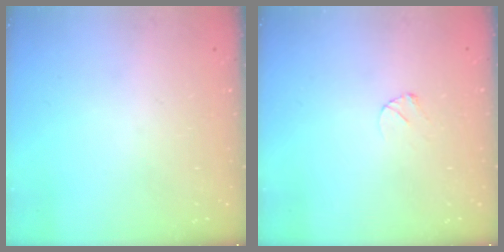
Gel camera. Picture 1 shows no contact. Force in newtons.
{"total": 3.2, "press": 3.2, "slide": 0.3}